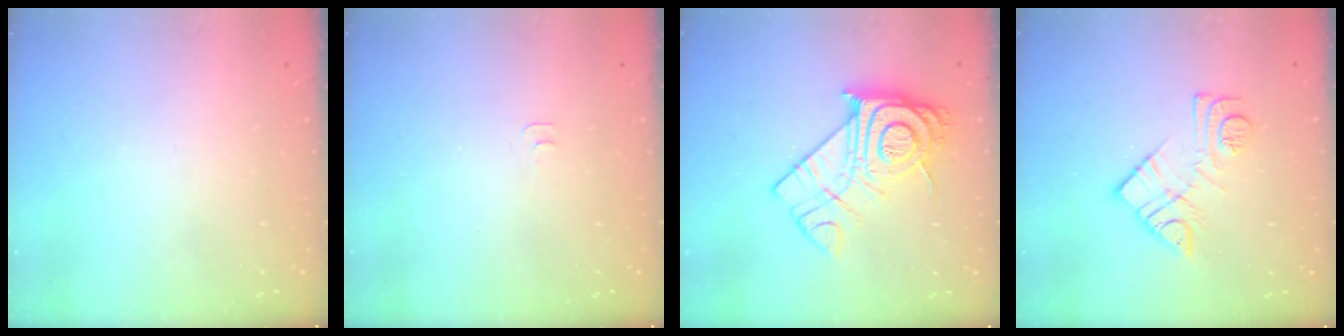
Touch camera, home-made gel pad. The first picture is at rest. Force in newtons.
{"total": 3.0, "press": 3.0, "slide": 0.3}
{"total": 18.3, "press": 18.3, "slide": 1.4}
{"total": 12.1, "press": 12.0, "slide": 0.8}